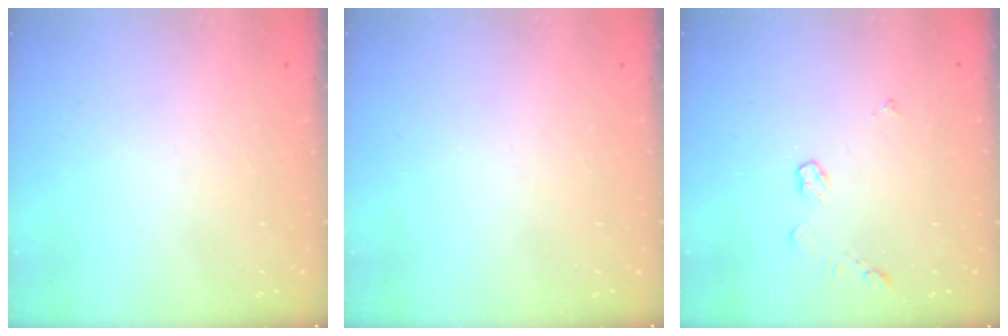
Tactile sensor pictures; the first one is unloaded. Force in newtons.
{"total": 0.0}
{"total": 4.1, "press": 4.1, "slide": 0.5}